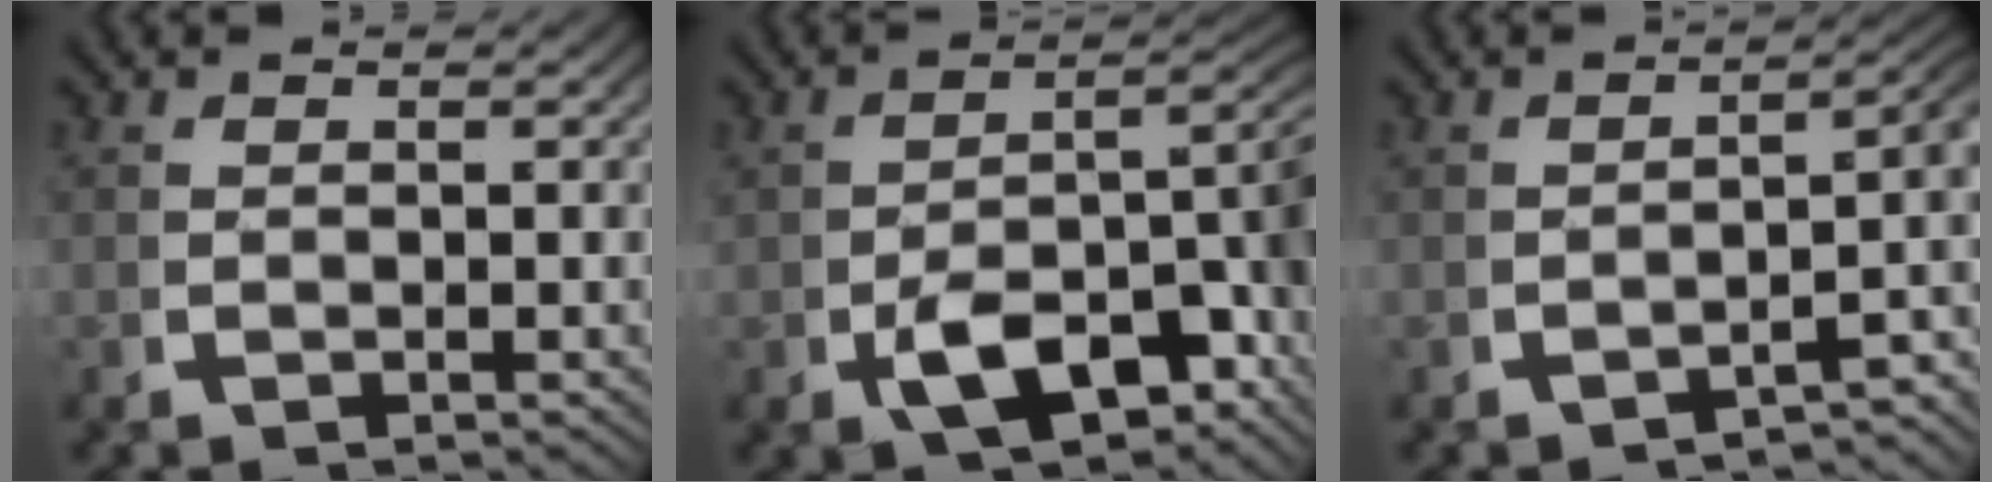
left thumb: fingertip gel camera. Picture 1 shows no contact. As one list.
[{"total": 9.9, "force": [-2.3, 5.1, 8.2], "torque": [-0.124, -0.019, -0.022]}, {"total": 6.0, "force": [-2.3, 2.6, 4.9], "torque": [-0.056, 0.005, -0.036]}]